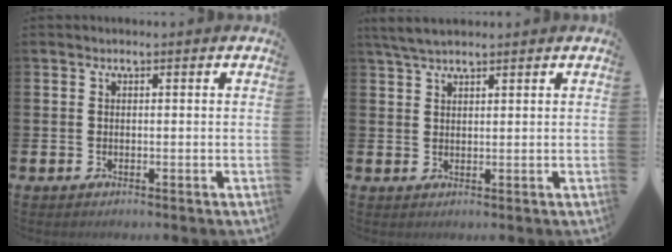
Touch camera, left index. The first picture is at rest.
{"total": 3.5, "force": [3.0, 0.9, 1.5], "torque": [-0.027, -0.006, 0.055]}